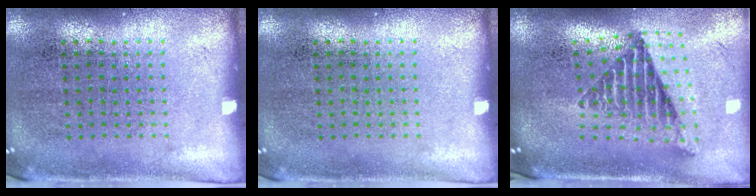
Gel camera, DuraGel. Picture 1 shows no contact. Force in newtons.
{"total": 0.0}
{"total": 2.5, "press": 1.6, "slide": 1.9}